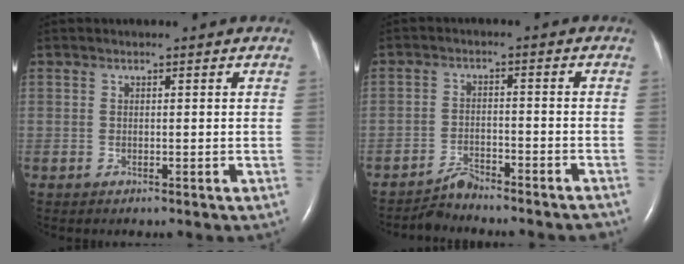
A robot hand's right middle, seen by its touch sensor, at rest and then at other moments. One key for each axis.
{"total": 4.7, "fx": -4.7, "fy": 0.4, "fz": 0.4, "tx": -0.001, "ty": -0.003, "tz": -0.076}